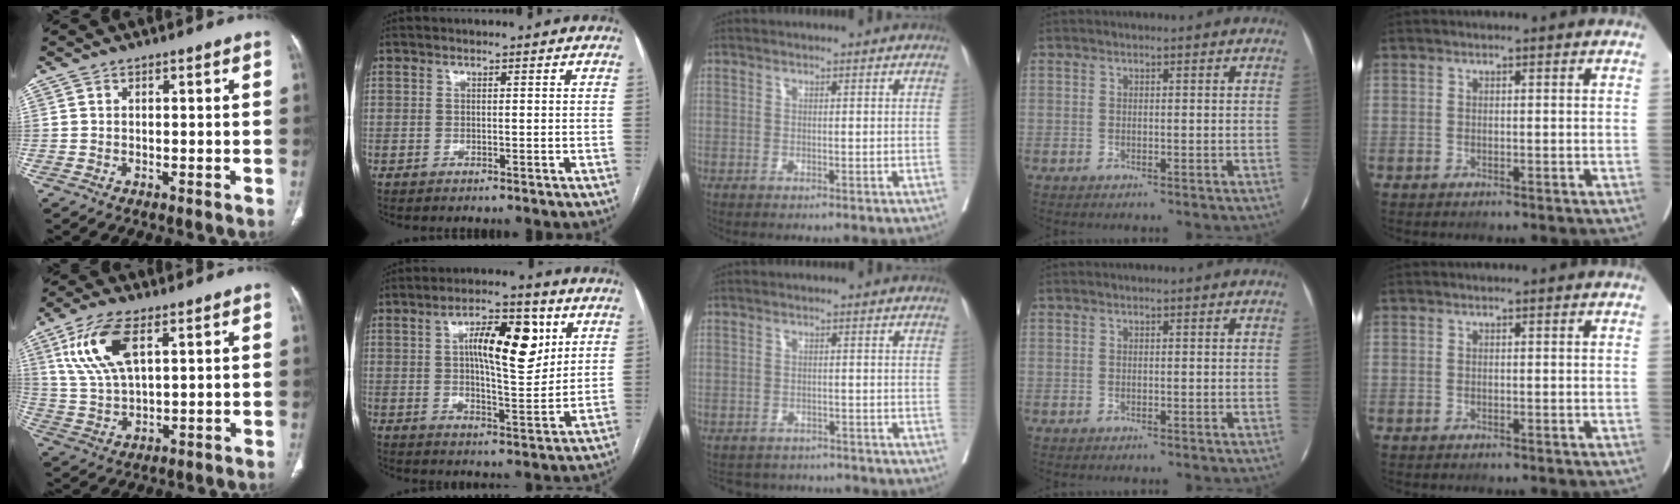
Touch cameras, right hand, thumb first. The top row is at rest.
{"thumb": {"total": 11.6, "force": [4.9, 5.0, 9.2], "torque": [-0.193, -0.010, 0.103]}, "index": {"total": 12.3, "force": [3.9, 3.8, 11.0], "torque": [-0.178, 0.014, 0.063]}, "middle": {"total": 6.3, "force": [-6.1, 1.9, 0.1], "torque": [0.005, 0.010, -0.077]}}